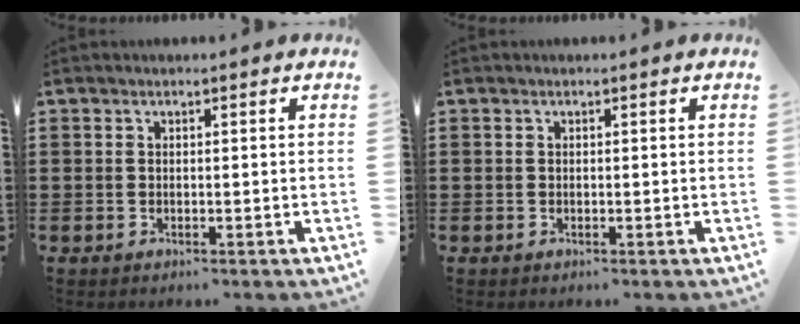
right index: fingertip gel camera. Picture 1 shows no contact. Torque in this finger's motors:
{"motor_torque": [-0.10, 0.33, 0.01, -0.01]}